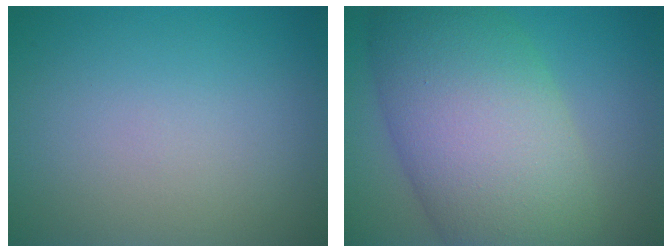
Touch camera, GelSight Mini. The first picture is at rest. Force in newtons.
{"total": 12.6, "press": 12.6, "slide": 0.5}